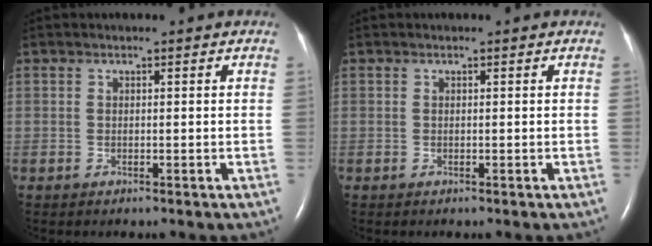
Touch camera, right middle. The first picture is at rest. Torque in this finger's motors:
{"motor_torque": [0.09, -0.14, 0.00, 0.00]}